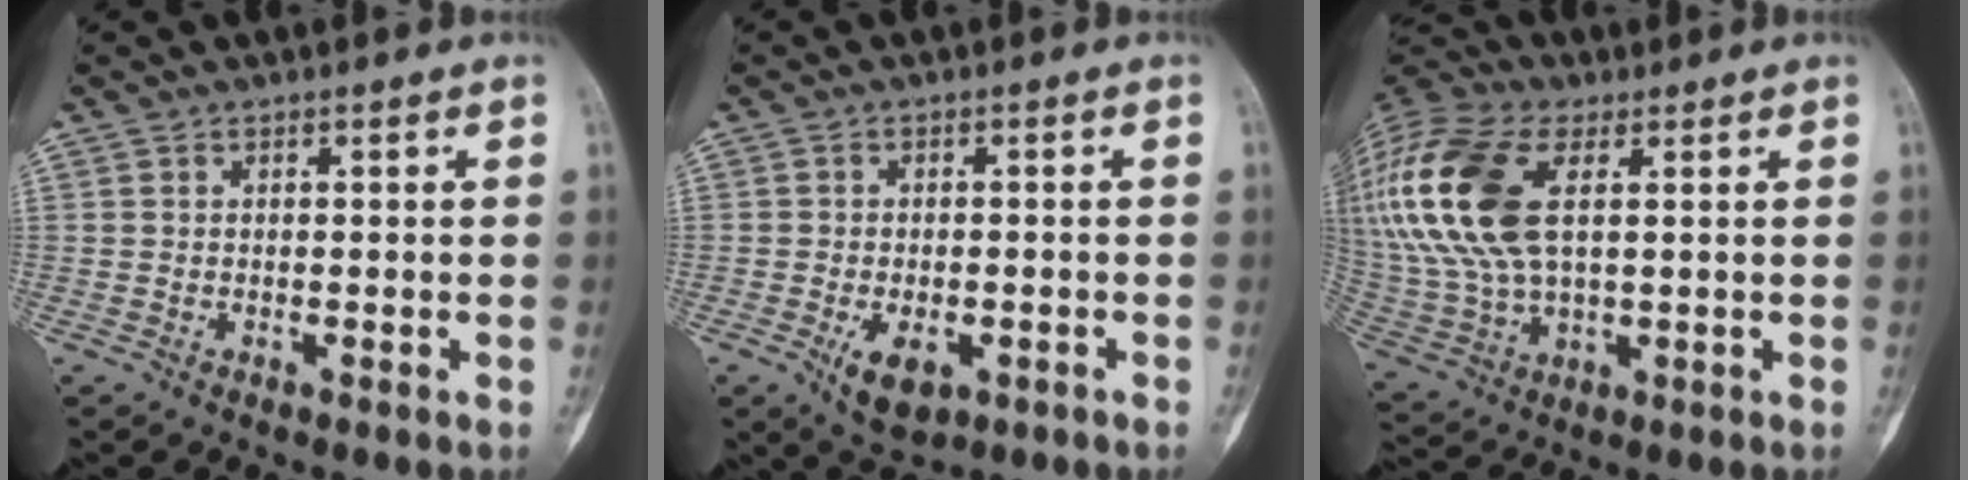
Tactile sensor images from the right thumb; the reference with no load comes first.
{"total": 6.2, "force": [-2.4, 3.4, 4.6], "torque": [-0.066, 0.002, -0.027]}
{"total": 23.9, "force": [6.1, 13.0, 19.2], "torque": [-0.452, 0.010, 0.116]}